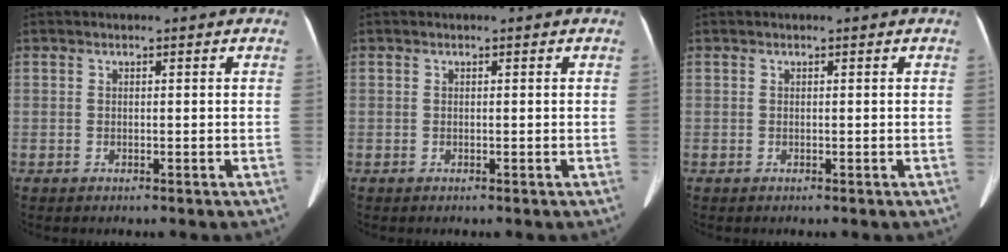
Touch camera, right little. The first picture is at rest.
{"total": 0.0}
{"total": 0.0}